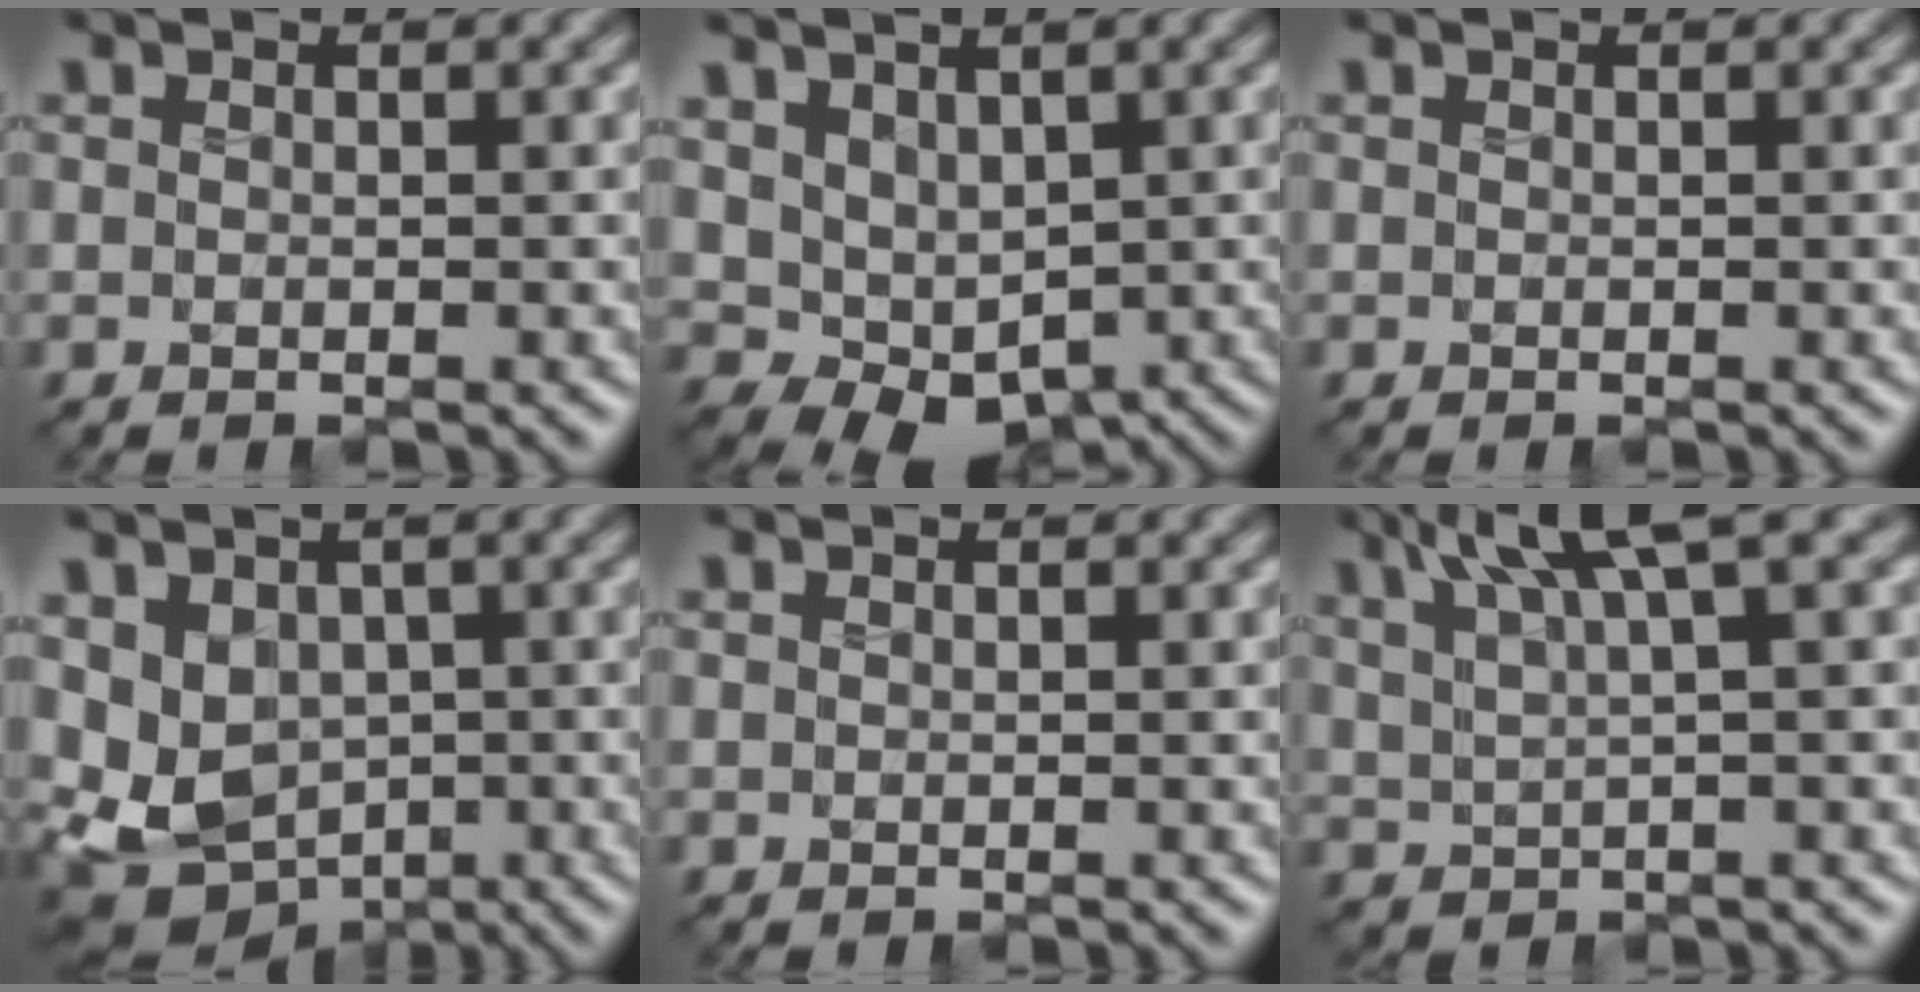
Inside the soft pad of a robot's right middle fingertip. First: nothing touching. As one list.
[{"total": 4.2, "force": [0.6, 3.3, 2.5], "torque": [-0.043, -0.005, 0.019]}, {"total": 0.0}, {"total": 7.0, "force": [-0.6, 5.8, 4.0], "torque": [-0.078, -0.010, 0.002]}, {"total": 0.0}, {"total": 6.7, "force": [4.4, 1.1, 4.9], "torque": [-0.082, 0.022, 0.076]}]